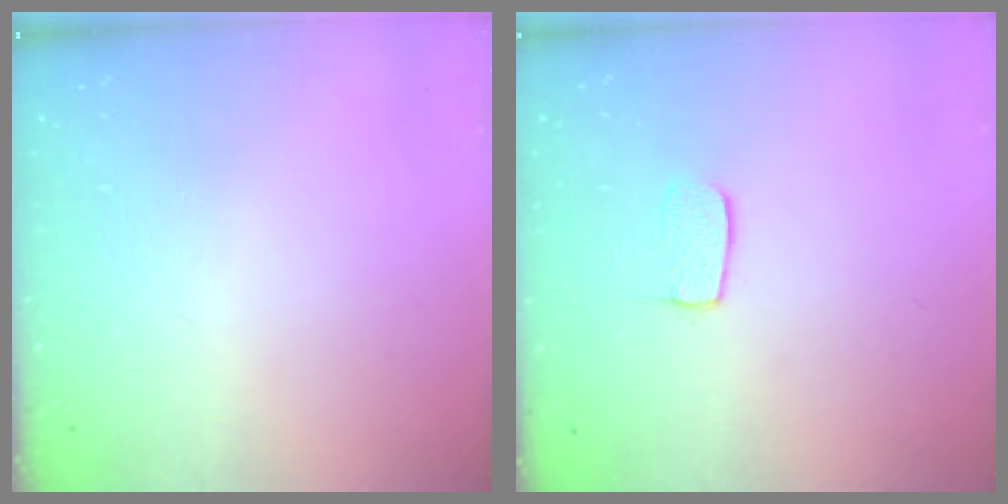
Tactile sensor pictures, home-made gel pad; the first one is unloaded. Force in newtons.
{"total": 5.6, "press": 5.6, "slide": 0.2}